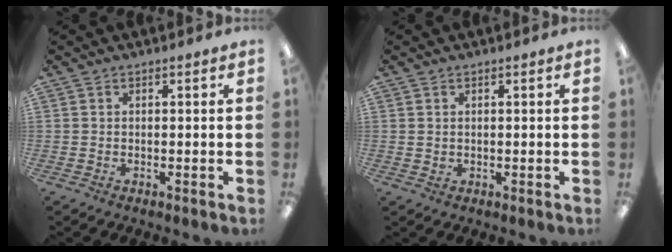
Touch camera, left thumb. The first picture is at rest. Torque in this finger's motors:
{"motor_torque": [-0.06, -0.03, 0.17, -0.22, 0.03]}